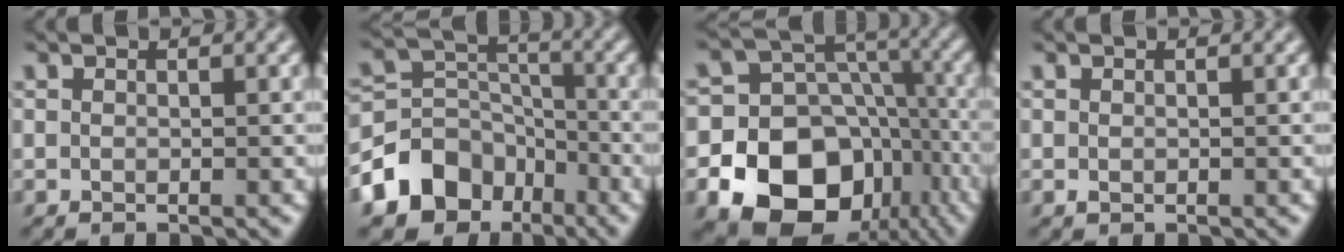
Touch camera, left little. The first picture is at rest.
{"total": 8.4, "force": [-5.1, 6.1, 2.5], "torque": [-0.038, 0.014, -0.109]}
{"total": 19.5, "force": [-8.6, 15.8, 7.4], "torque": [-0.124, -0.037, -0.148]}
{"total": 0.0}